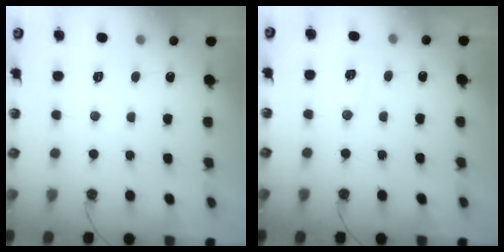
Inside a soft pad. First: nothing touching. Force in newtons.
{"total": 7.2, "press": 5.7, "slide": 4.3}